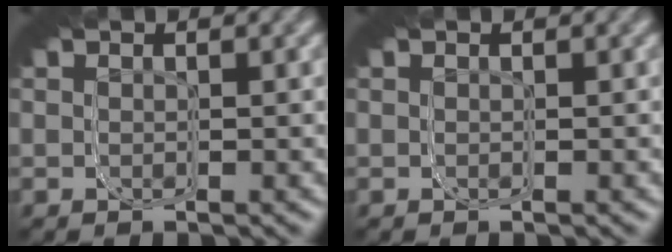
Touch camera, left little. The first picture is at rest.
{"total": 0.0}